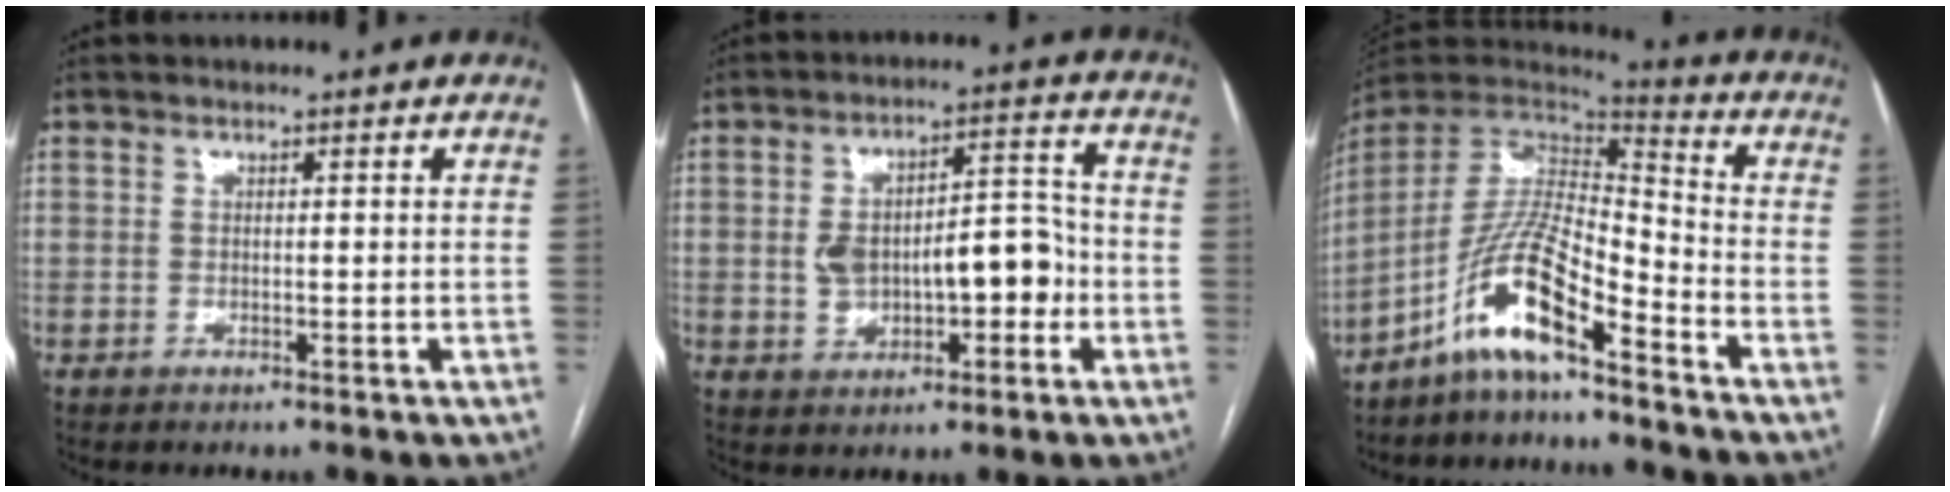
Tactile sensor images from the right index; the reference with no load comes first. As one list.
[{"total": 10.8, "force": [-1.5, 5.1, 9.4], "torque": [-0.152, 0.035, -0.013]}, {"total": 12.1, "force": [-8.1, 1.6, 8.8], "torque": [-0.177, 0.012, -0.155]}]